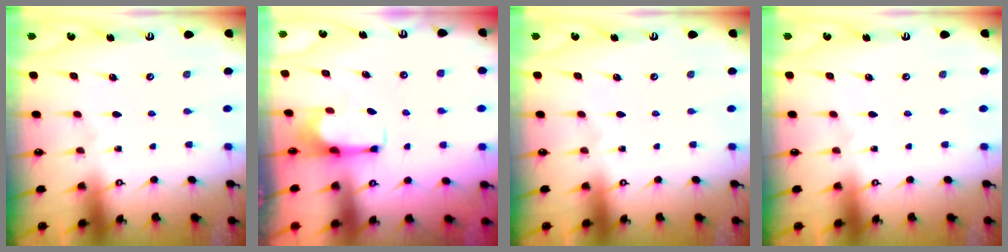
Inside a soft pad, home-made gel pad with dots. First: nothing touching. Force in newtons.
{"total": 2.5, "press": 2.4, "slide": 0.9}
{"total": 0.0}
{"total": 0.0}